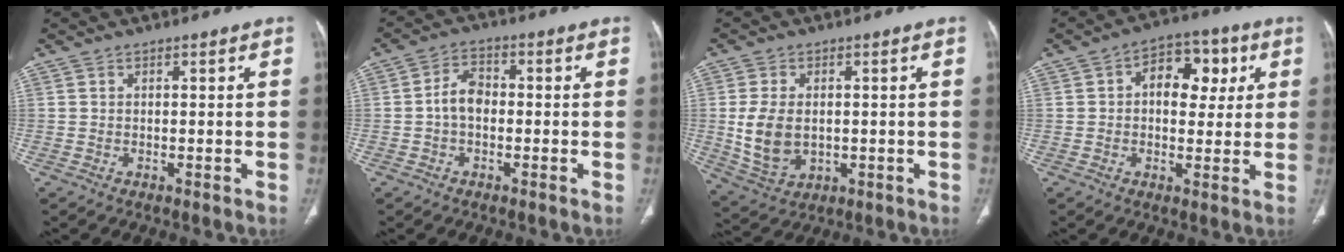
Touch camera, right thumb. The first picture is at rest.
{"total": 4.3, "force": [-0.6, 2.9, 3.0], "torque": [-0.038, 0.018, -0.020]}
{"total": 9.4, "force": [-0.2, 6.3, 7.0], "torque": [-0.134, -0.005, 0.011]}
{"total": 10.3, "force": [2.4, 6.9, 7.2], "torque": [-0.055, 0.015, 0.031]}